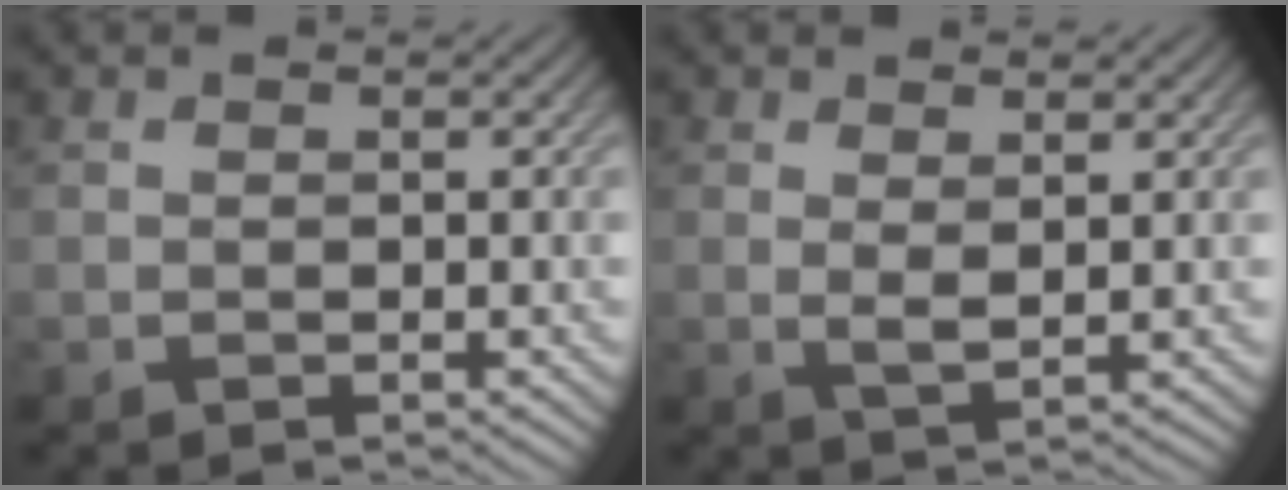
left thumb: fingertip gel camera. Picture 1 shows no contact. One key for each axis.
{"total": 1.8, "fx": 1.2, "fy": 0.2, "fz": 1.3, "tx": -0.031, "ty": -0.003, "tz": 0.022}